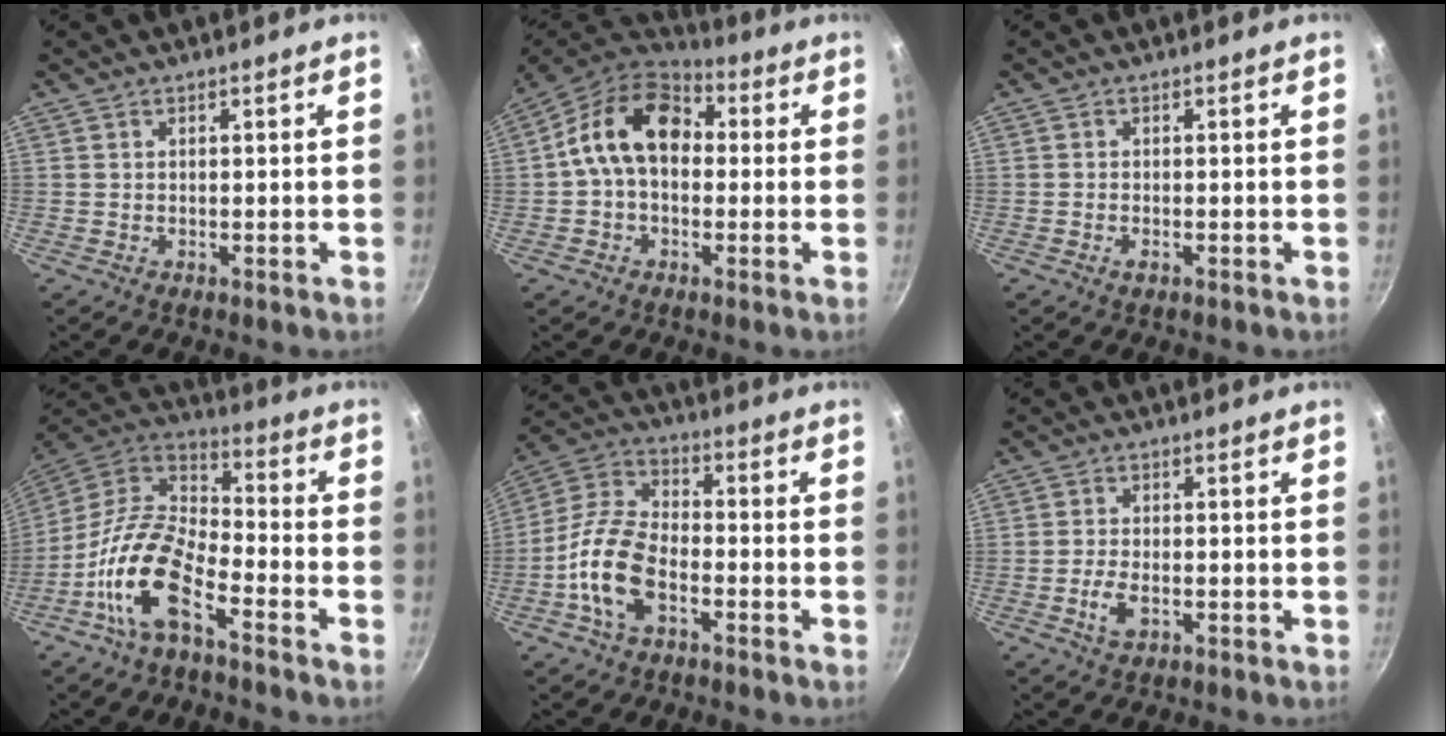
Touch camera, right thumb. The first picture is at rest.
{"total": 14.5, "force": [1.2, 10.3, 10.1], "torque": [-0.136, 0.032, -0.001]}
{"total": 1.2, "force": [-0.6, 0.5, 0.9], "torque": [-0.020, 0.001, -0.013]}
{"total": 15.8, "force": [-8.0, 6.9, 11.8], "torque": [-0.220, 0.065, -0.172]}
{"total": 13.3, "force": [-4.8, 7.2, 10.1], "torque": [-0.188, 0.042, -0.107]}
{"total": 4.3, "force": [-1.5, 2.1, 3.4], "torque": [-0.069, 0.006, -0.029]}